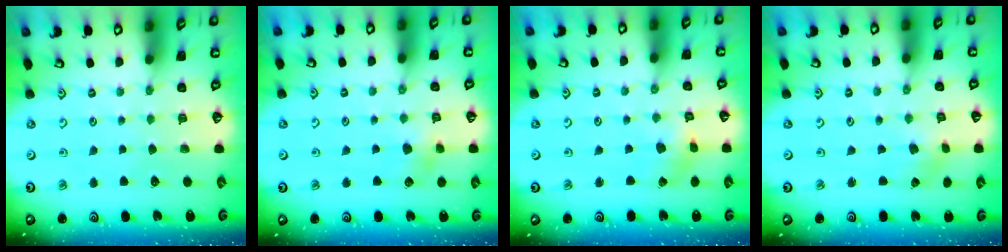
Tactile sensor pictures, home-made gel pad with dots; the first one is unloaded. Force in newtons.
{"total": 5.1, "press": 5.1, "slide": 0.5}
{"total": 2.5, "press": 2.5, "slide": 0.4}
{"total": 3.6, "press": 3.5, "slide": 0.4}